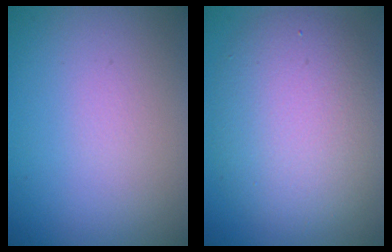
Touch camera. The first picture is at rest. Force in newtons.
{"total": 7.1, "press": 7.0, "slide": 0.5}